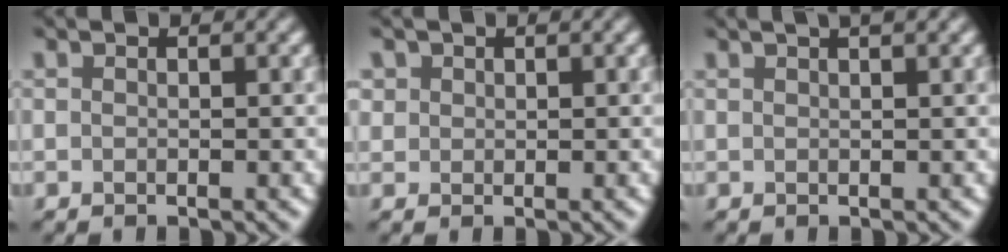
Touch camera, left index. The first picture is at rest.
{"total": 1.2, "force": [0.5, 1.0, 0.2], "torque": [0.002, -0.004, 0.011]}
{"total": 3.6, "force": [2.2, 1.4, 2.5], "torque": [-0.009, 0.014, 0.001]}